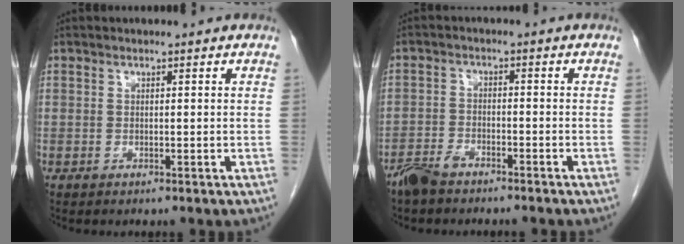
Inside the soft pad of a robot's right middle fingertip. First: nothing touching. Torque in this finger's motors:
{"motor_torque": [-0.52, -0.41, -0.07, -0.01]}